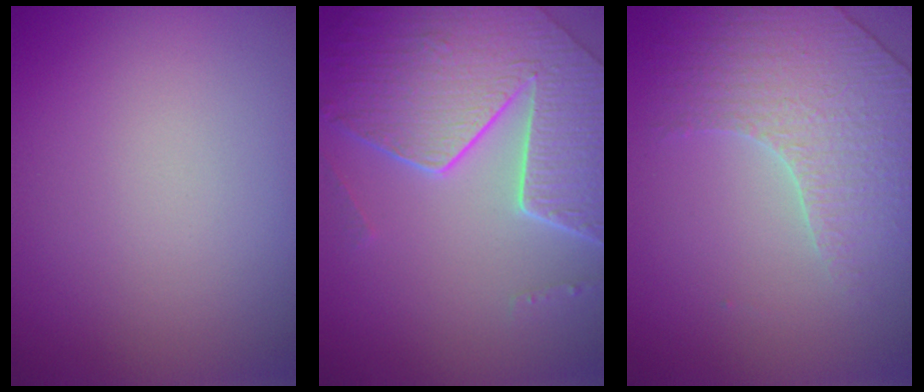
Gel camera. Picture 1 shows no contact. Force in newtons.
{"total": 8.2, "press": 5.9, "slide": 5.7}
{"total": 3.9, "press": 3.5, "slide": 1.7}